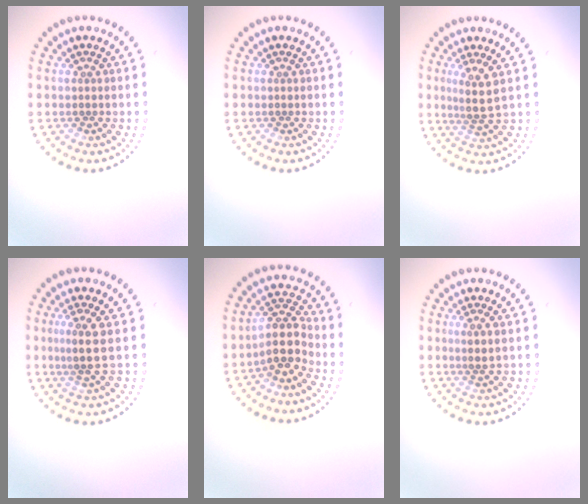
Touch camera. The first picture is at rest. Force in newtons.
{"total": 0.0}
{"total": 2.7, "press": 1.9, "slide": 1.9}
{"total": 2.4, "press": 2.0, "slide": 1.4}
{"total": 4.0, "press": 3.3, "slide": 2.2}
{"total": 1.2, "press": 0.8, "slide": 0.8}